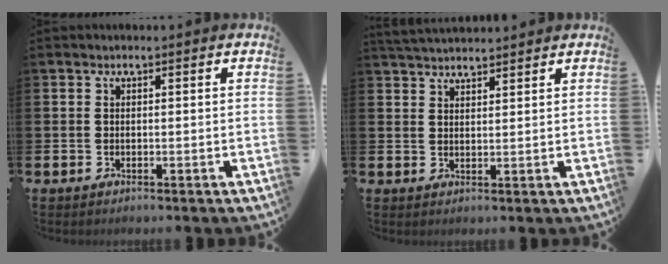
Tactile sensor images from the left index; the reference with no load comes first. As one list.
[{"total": 3.4, "force": [3.3, 0.4, 0.3], "torque": [-0.006, -0.015, 0.061]}]